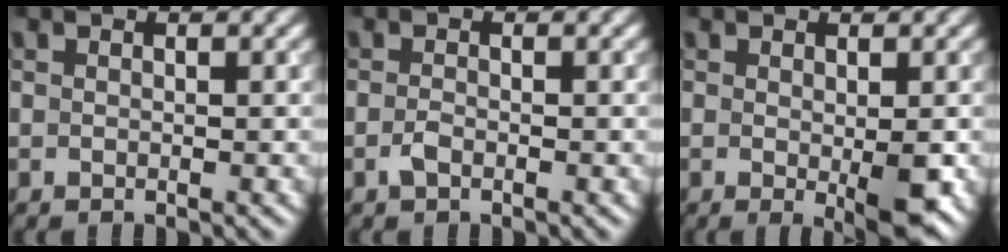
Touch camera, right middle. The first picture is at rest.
{"total": 0.9, "force": [-0.5, 0.4, 0.7], "torque": [-0.017, -0.002, -0.011]}
{"total": 2.9, "force": [-0.5, 0.4, 2.8], "torque": [-0.042, -0.010, -0.007]}